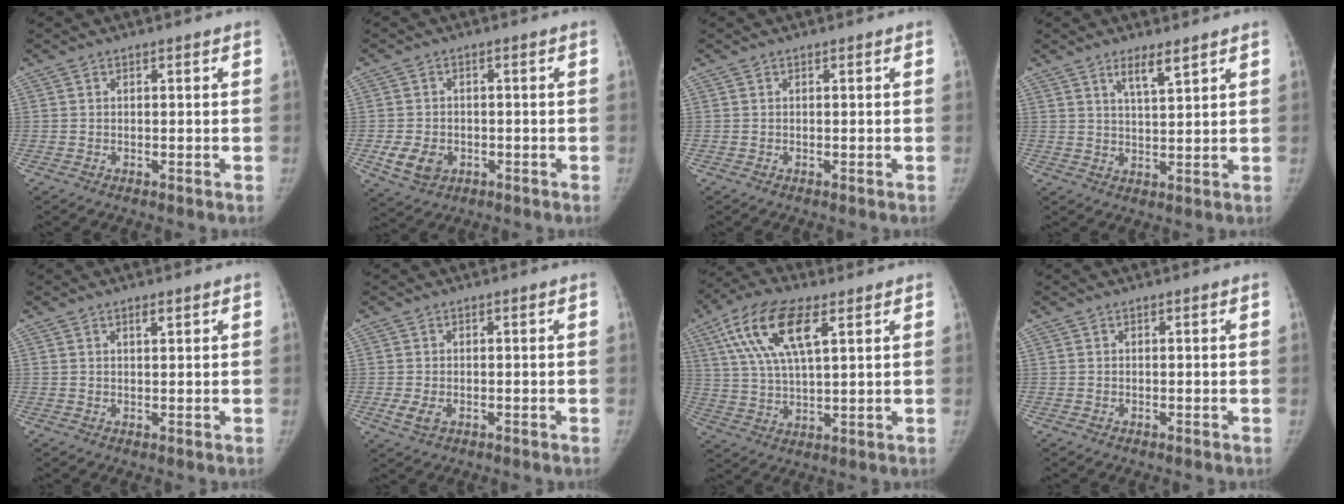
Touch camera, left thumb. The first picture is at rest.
{"total": 6.2, "force": [-2.0, 4.8, 3.4], "torque": [-0.055, 0.002, -0.025]}
{"total": 0.0}
{"total": 4.5, "force": [3.1, 0.9, 3.1], "torque": [-0.050, -0.025, 0.057]}
{"total": 1.4, "force": [0.9, 0.5, 0.9], "torque": [-0.011, -0.005, 0.015]}
{"total": 2.9, "force": [-0.9, 1.9, 2.0], "torque": [-0.044, -0.004, -0.014]}
{"total": 14.4, "force": [6.1, 5.9, 11.6], "torque": [-0.223, -0.001, 0.113]}
{"total": 0.0}